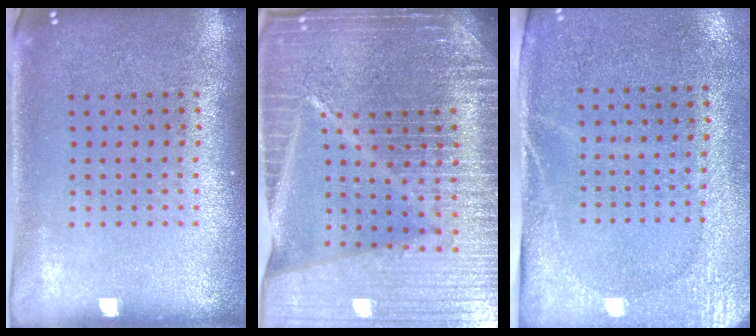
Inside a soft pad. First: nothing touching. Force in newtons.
{"total": 7.1, "press": 6.1, "slide": 3.7}
{"total": 2.7, "press": 2.3, "slide": 1.4}